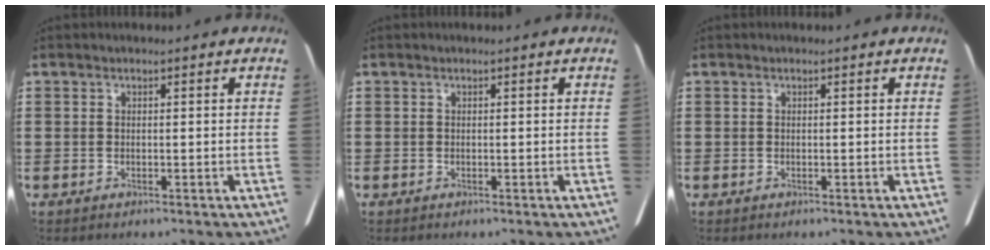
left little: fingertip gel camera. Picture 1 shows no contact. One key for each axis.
{"total": 0.0}
{"total": 0.0}